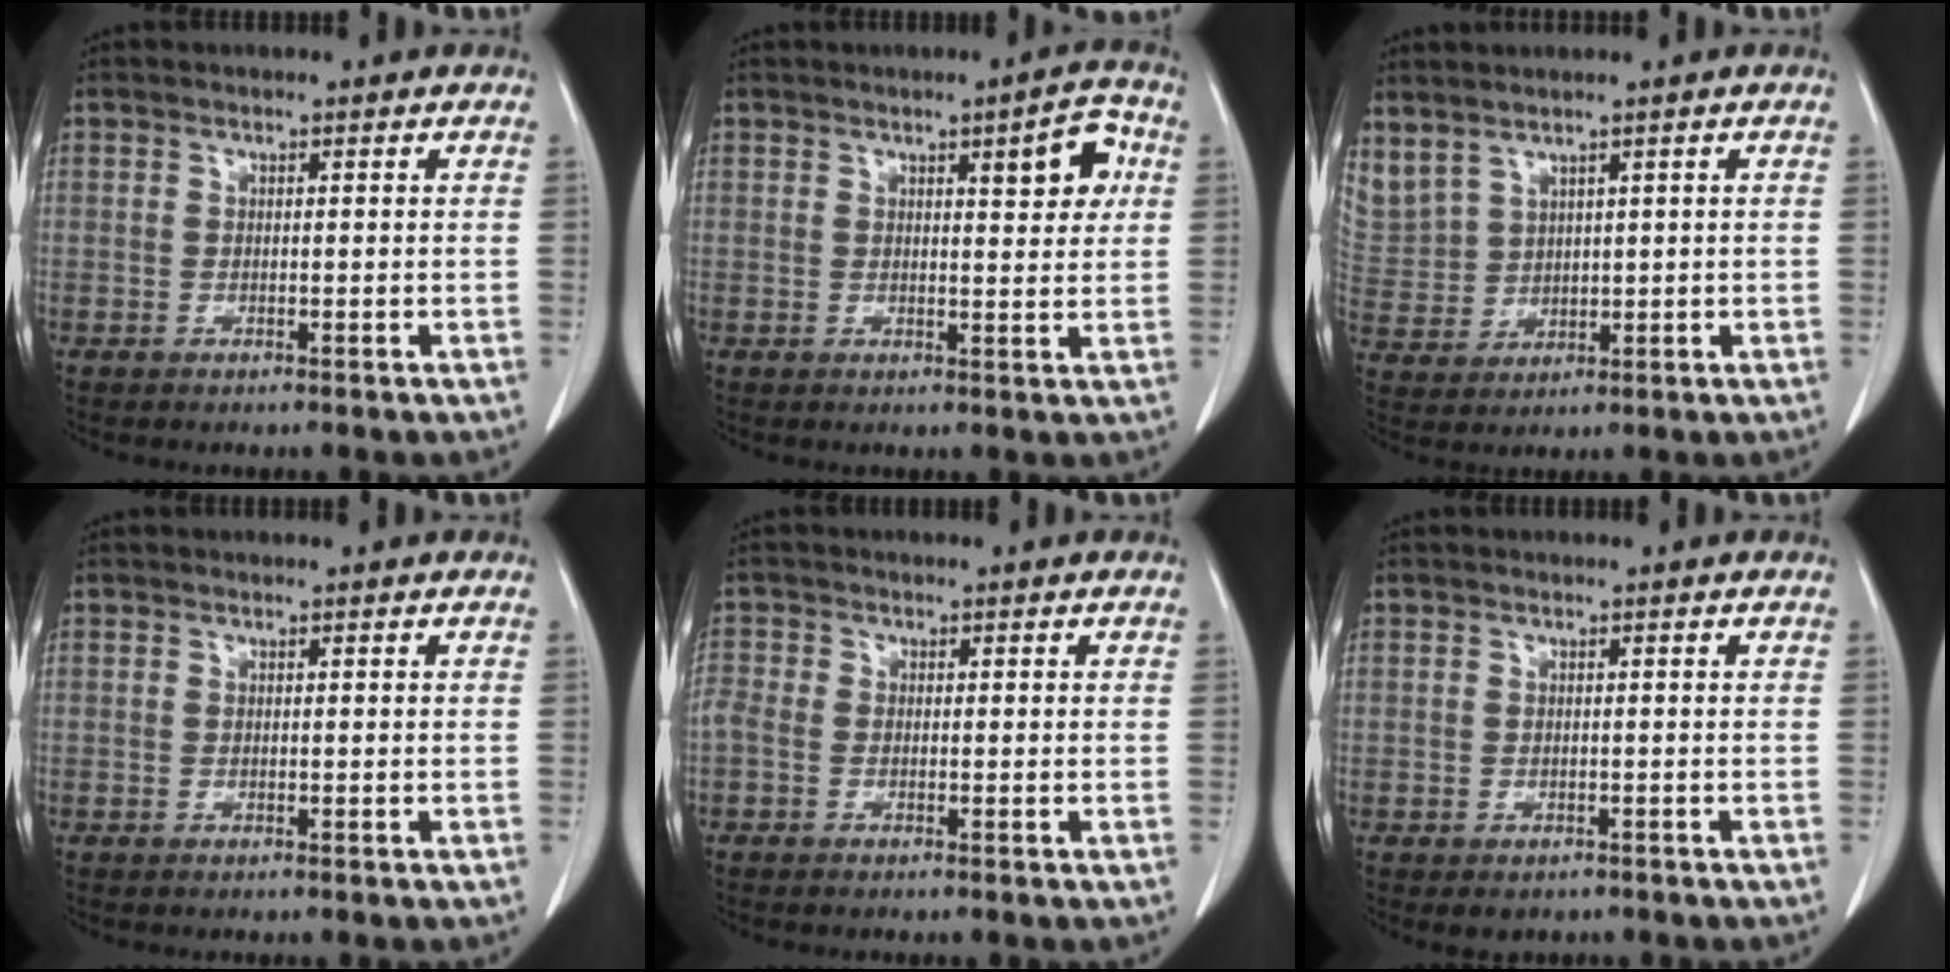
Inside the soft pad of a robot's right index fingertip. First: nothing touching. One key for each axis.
{"total": 5.6, "fx": 2.0, "fy": 1.3, "fz": 5.0, "tx": -0.065, "ty": 0.006, "tz": 0.024}
{"total": 10.3, "fx": 6.3, "fy": 7.2, "fz": 4.0, "tx": -0.134, "ty": 0.017, "tz": 0.156}
{"total": 0.0}
{"total": 2.1, "fx": -0.7, "fy": 1.4, "fz": 1.4, "tx": -0.045, "ty": 0.009, "tz": -0.015}
{"total": 2.1, "fx": -1.4, "fy": 1.5, "fz": 0.5, "tx": -0.004, "ty": 0.001, "tz": -0.014}